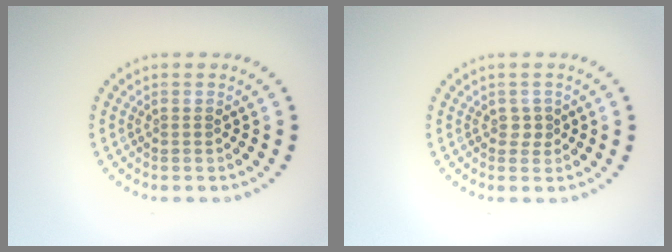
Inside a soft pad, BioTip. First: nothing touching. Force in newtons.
{"total": 0.9, "press": 0.8, "slide": 0.4}